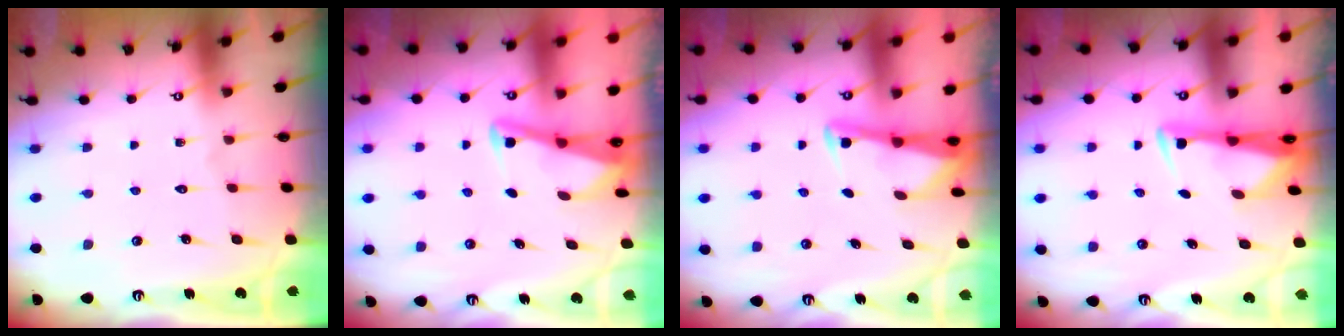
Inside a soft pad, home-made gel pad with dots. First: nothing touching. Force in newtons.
{"total": 2.8, "press": 2.8, "slide": 0.4}
{"total": 3.3, "press": 3.3, "slide": 0.3}
{"total": 3.0, "press": 2.9, "slide": 0.9}